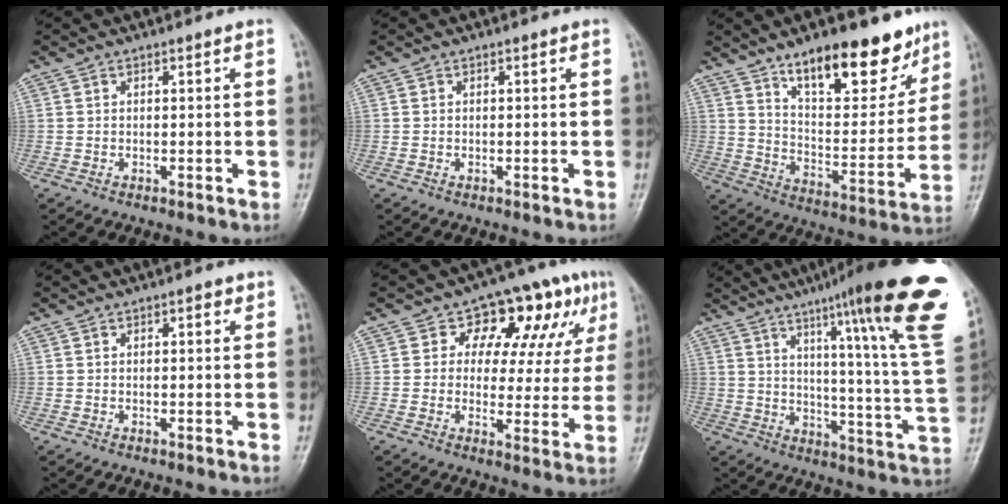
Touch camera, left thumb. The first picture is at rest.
{"total": 0.0}
{"total": 19.5, "force": [13.1, 7.8, 12.2], "torque": [-0.126, -0.076, 0.211]}
{"total": 1.3, "force": [0.7, 0.6, 0.9], "torque": [-0.006, 0.000, 0.006]}
{"total": 13.8, "force": [6.4, 8.4, 9.0], "torque": [-0.055, -0.004, 0.082]}
{"total": 27.4, "force": [16.0, 1.8, 22.1], "torque": [-0.276, -0.073, 0.220]}